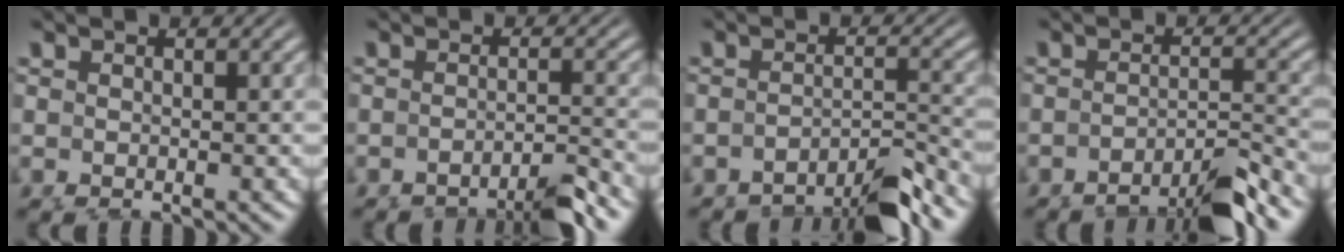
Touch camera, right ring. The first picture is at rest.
{"total": 4.0, "force": [-3.3, 0.2, 2.2], "torque": [-0.017, -0.002, -0.052]}
{"total": 5.7, "force": [-5.0, 1.4, 2.4], "torque": [-0.020, -0.008, -0.075]}
{"total": 6.6, "force": [-5.0, 2.2, 3.7], "torque": [-0.045, -0.017, -0.072]}